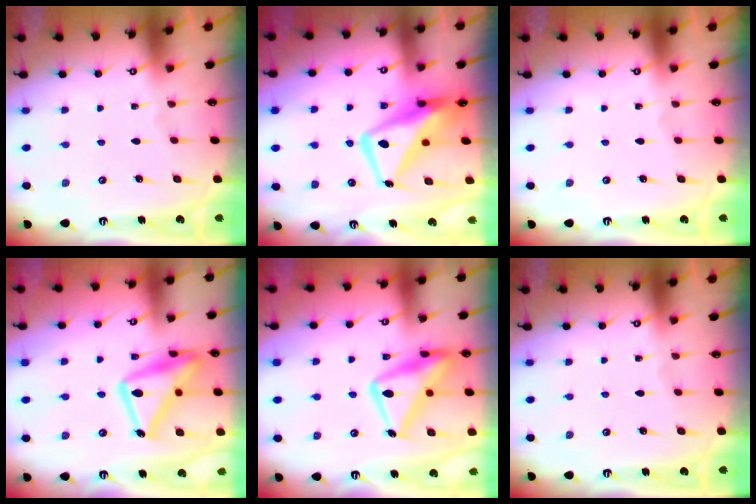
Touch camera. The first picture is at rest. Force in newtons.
{"total": 13.2, "press": 13.1, "slide": 1.6}
{"total": 0.0}
{"total": 19.4, "press": 19.4, "slide": 1.4}
{"total": 18.3, "press": 18.2, "slide": 1.5}
{"total": 0.0}